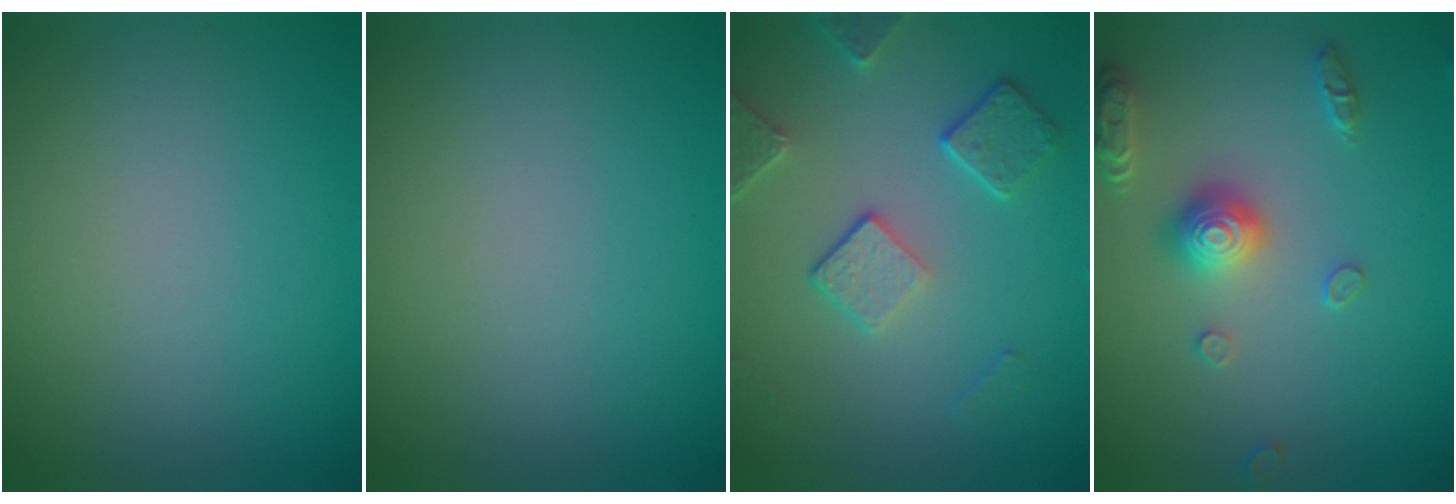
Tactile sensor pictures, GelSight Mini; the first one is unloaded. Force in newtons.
{"total": 0.0}
{"total": 3.9, "press": 3.1, "slide": 2.4}
{"total": 3.2, "press": 3.2, "slide": 0.4}